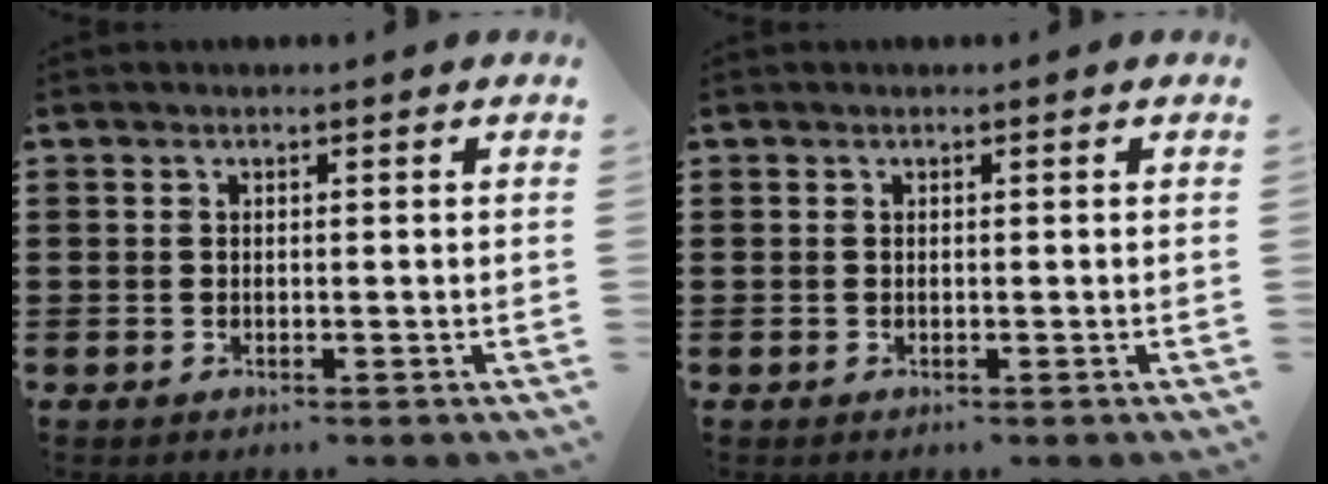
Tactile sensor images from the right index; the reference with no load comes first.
{"total": 0.0}